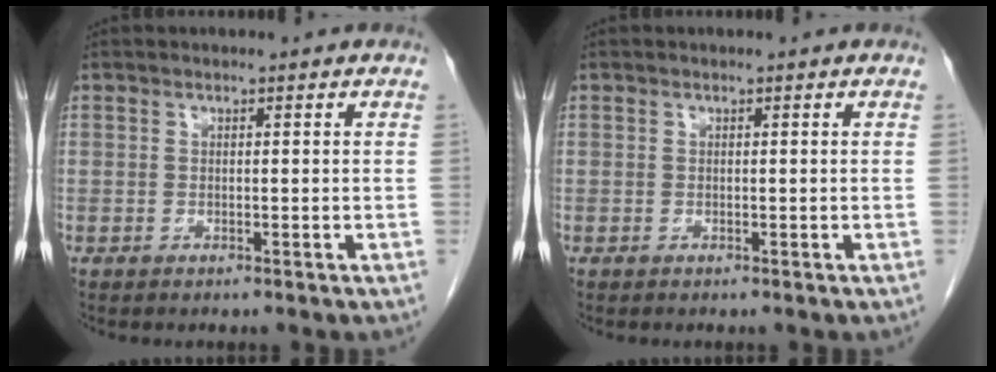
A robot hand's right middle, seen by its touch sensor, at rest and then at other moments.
{"total": 0.0}